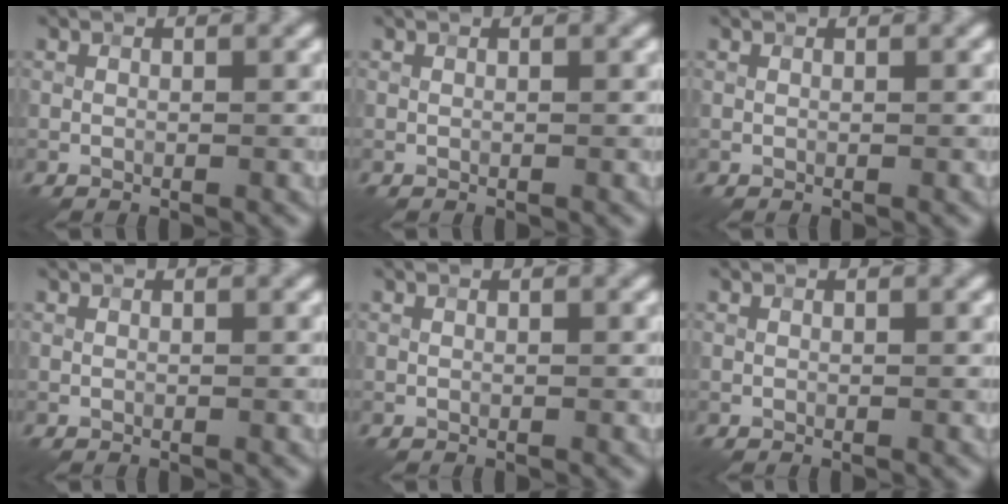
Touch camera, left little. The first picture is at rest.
{"total": 0.0}
{"total": 0.0}
{"total": 0.0}
{"total": 0.0}
{"total": 0.0}